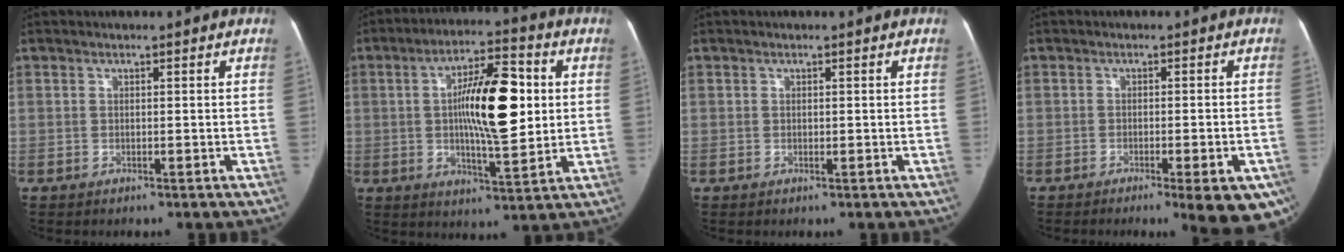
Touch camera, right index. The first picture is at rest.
{"total": 14.1, "force": [1.5, 3.6, 13.5], "torque": [-0.223, 0.018, 0.022]}
{"total": 0.0}
{"total": 9.7, "force": [-6.1, 1.4, 7.4], "torque": [-0.053, 0.001, -0.080]}